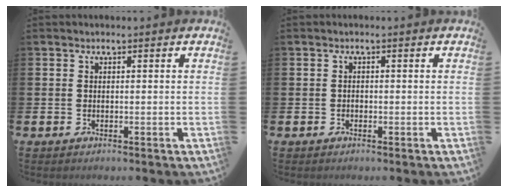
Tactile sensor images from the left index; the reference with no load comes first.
{"total": 0.5, "force": [-0.4, 0.3, 0.1], "torque": [-0.010, 0.006, -0.007]}